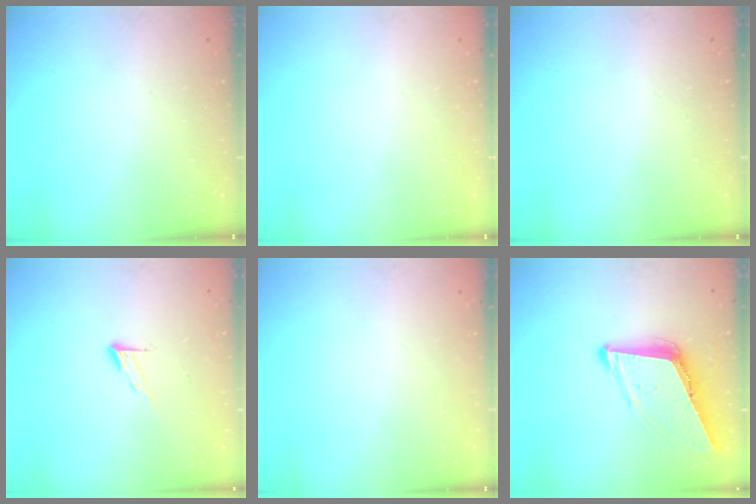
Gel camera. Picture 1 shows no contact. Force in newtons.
{"total": 0.0}
{"total": 0.0}
{"total": 4.6, "press": 4.5, "slide": 0.5}
{"total": 0.0}
{"total": 10.3, "press": 9.6, "slide": 3.6}